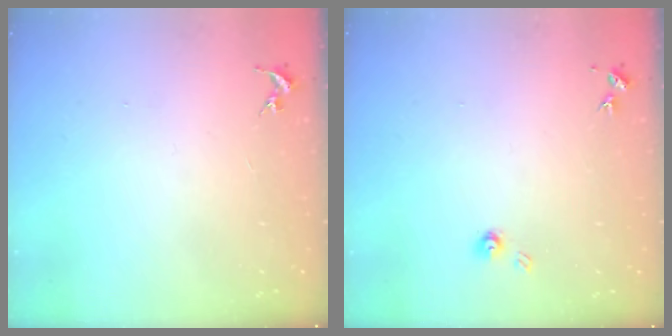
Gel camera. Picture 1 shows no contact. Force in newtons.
{"total": 3.9, "press": 3.8, "slide": 0.4}